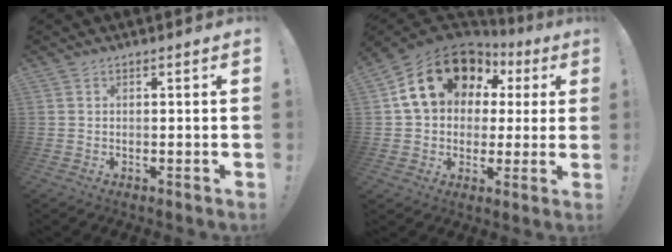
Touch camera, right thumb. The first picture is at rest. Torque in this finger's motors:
{"motor_torque": [1.74, 3.04, 0.92, -0.55, 0.24]}